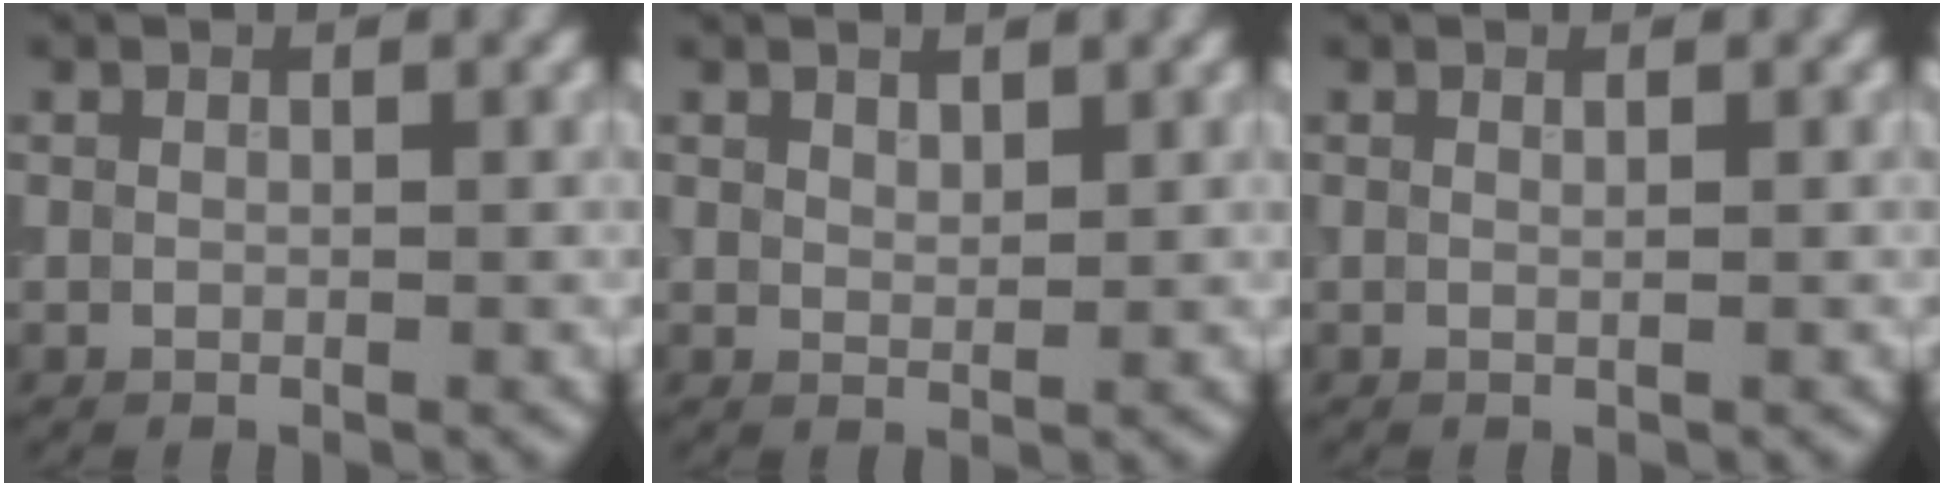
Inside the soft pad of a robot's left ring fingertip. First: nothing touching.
{"total": 1.2, "force": [1.0, 0.5, 0.5], "torque": [-0.011, 0.001, 0.019]}
{"total": 1.0, "force": [0.2, 0.4, 0.8], "torque": [-0.004, -0.001, -0.003]}